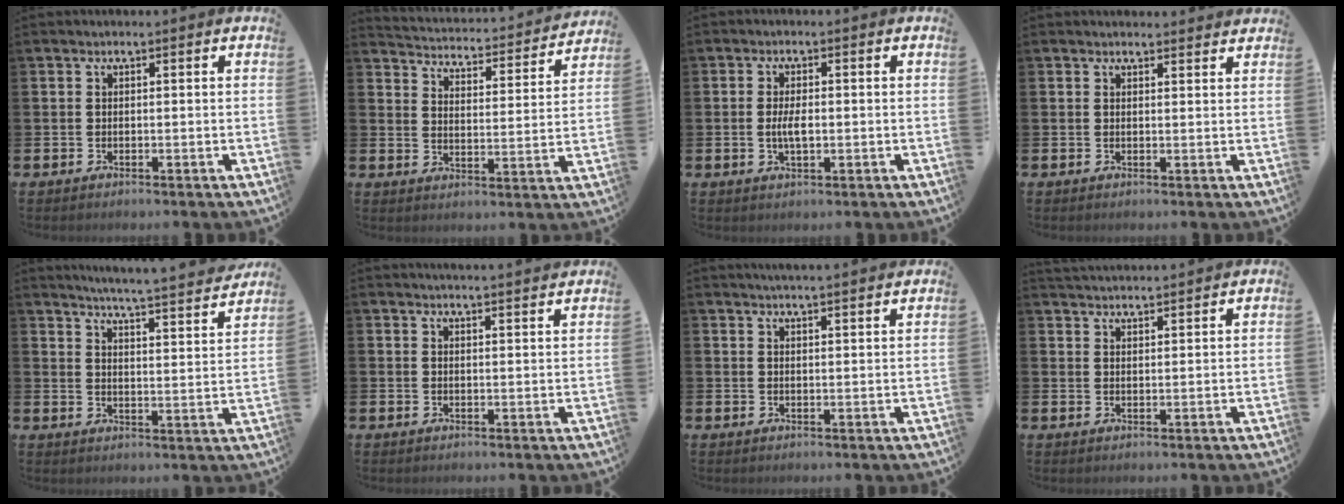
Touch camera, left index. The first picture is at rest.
{"total": 3.7, "force": [3.6, 0.7, 0.4], "torque": [-0.028, -0.039, 0.054]}
{"total": 3.0, "force": [-0.1, 1.3, 2.7], "torque": [-0.044, 0.000, -0.005]}
{"total": 1.6, "force": [1.6, 0.2, -0.1], "torque": [0.013, -0.008, 0.026]}
{"total": 5.4, "force": [5.3, -0.7, 1.1], "torque": [-0.034, -0.049, 0.086]}
{"total": 2.8, "force": [2.7, -0.4, 0.0], "torque": [0.011, -0.023, 0.047]}
{"total": 3.1, "force": [3.1, -0.4, 0.3], "torque": [-0.004, -0.016, 0.055]}
{"total": 3.0, "force": [3.0, 0.1, 0.0], "torque": [0.000, -0.017, 0.054]}